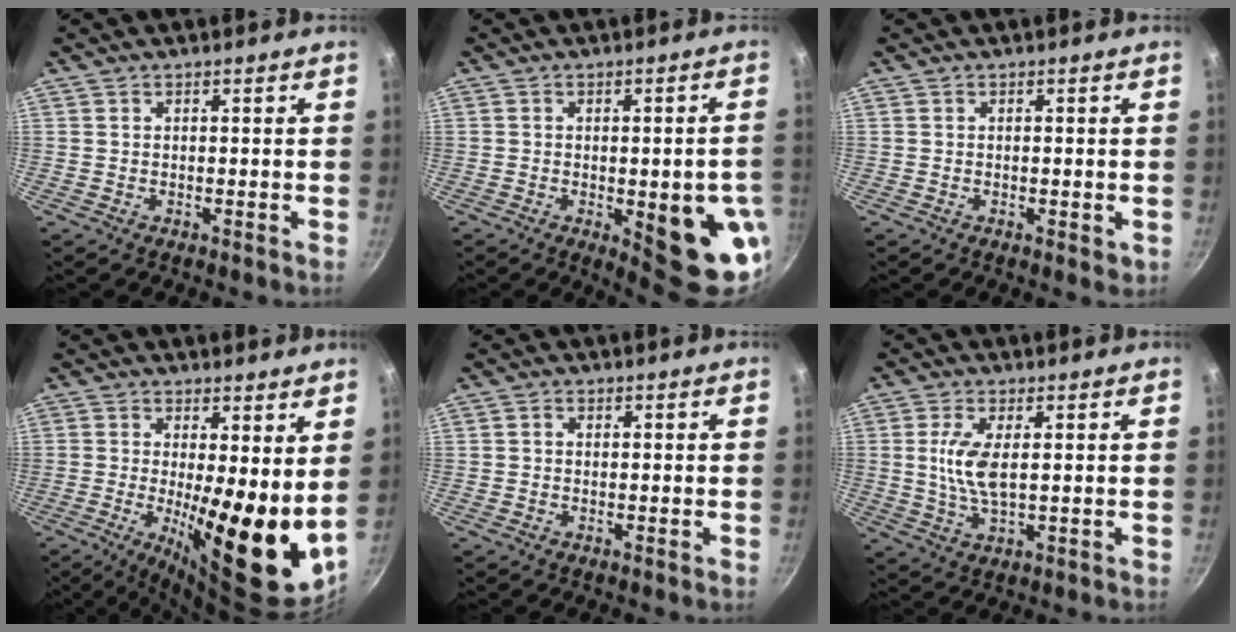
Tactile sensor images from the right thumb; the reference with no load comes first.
{"total": 14.2, "force": [-3.6, 4.7, 12.8], "torque": [-0.123, 0.005, -0.036]}
{"total": 1.7, "force": [-0.3, 0.8, 1.5], "torque": [-0.020, -0.003, -0.004]}
{"total": 16.5, "force": [-0.2, 5.0, 15.7], "torque": [-0.213, -0.022, 0.001]}
{"total": 0.8, "force": [0.0, 0.7, 0.4], "torque": [-0.006, 0.005, 0.000]}
{"total": 6.9, "force": [0.9, 2.6, 6.3], "torque": [-0.133, -0.003, 0.019]}